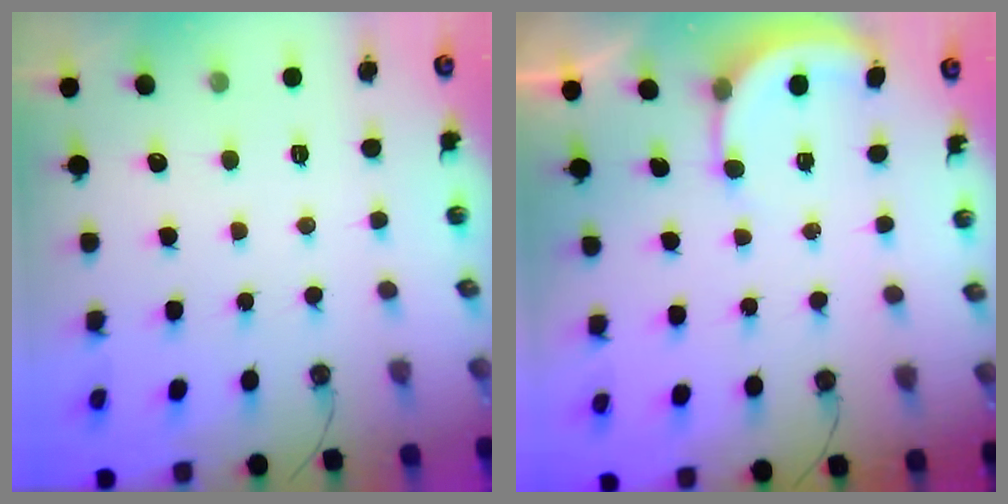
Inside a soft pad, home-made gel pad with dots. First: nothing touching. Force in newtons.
{"total": 2.5, "press": 2.5, "slide": 0.4}